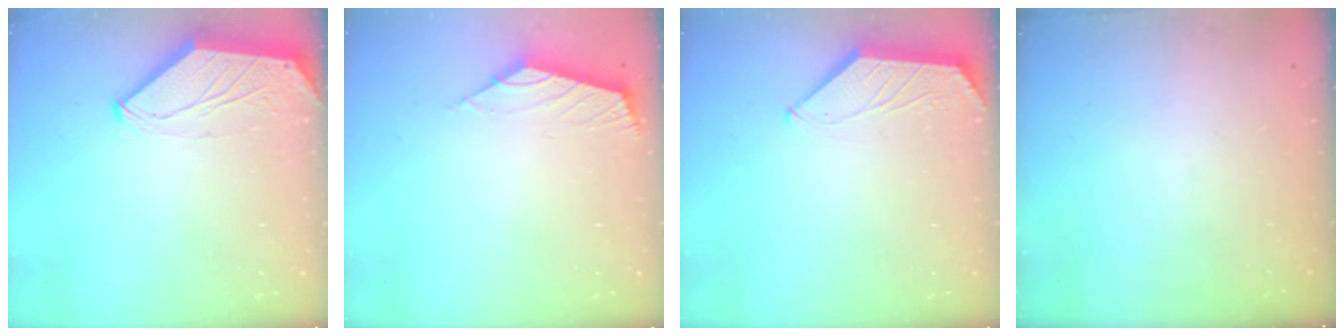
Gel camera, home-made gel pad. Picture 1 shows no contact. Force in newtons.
{"total": 2.7, "press": 2.6, "slide": 0.6}
{"total": 0.5, "press": 0.5, "slide": 0.2}
{"total": 0.0}